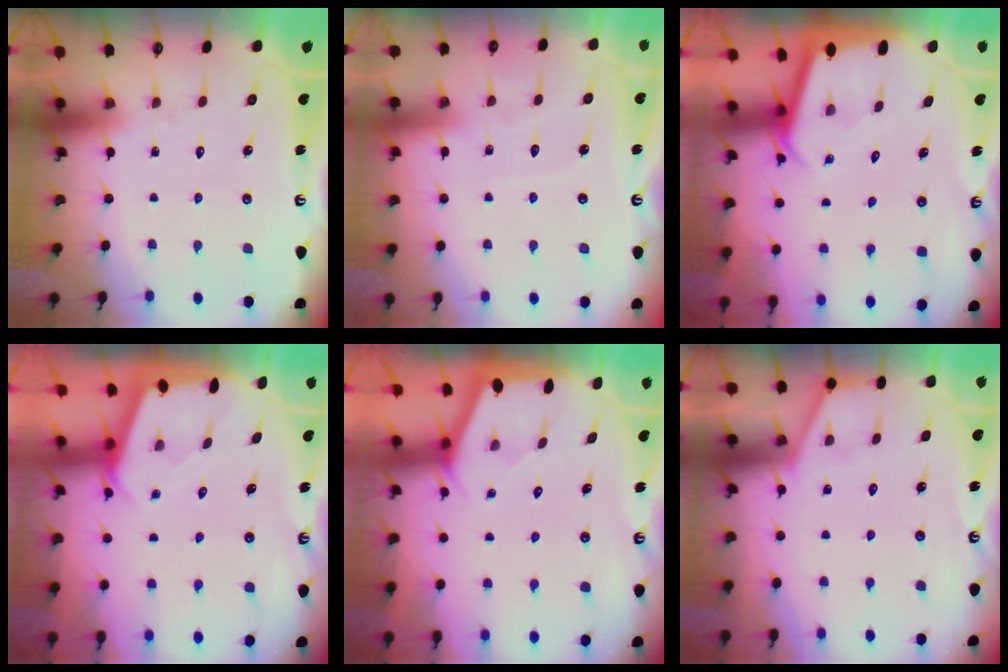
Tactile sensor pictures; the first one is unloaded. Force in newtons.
{"total": 3.9, "press": 3.8, "slide": 0.5}
{"total": 2.0, "press": 2.0, "slide": 0.0}
{"total": 2.1, "press": 2.1, "slide": 0.3}
{"total": 2.8, "press": 2.8, "slide": 0.1}
{"total": 2.6, "press": 2.6, "slide": 0.3}